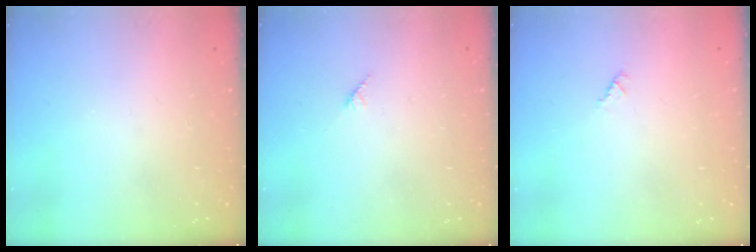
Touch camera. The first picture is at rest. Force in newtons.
{"total": 2.7, "press": 2.7, "slide": 0.2}
{"total": 0.6, "press": 0.6, "slide": 0.2}